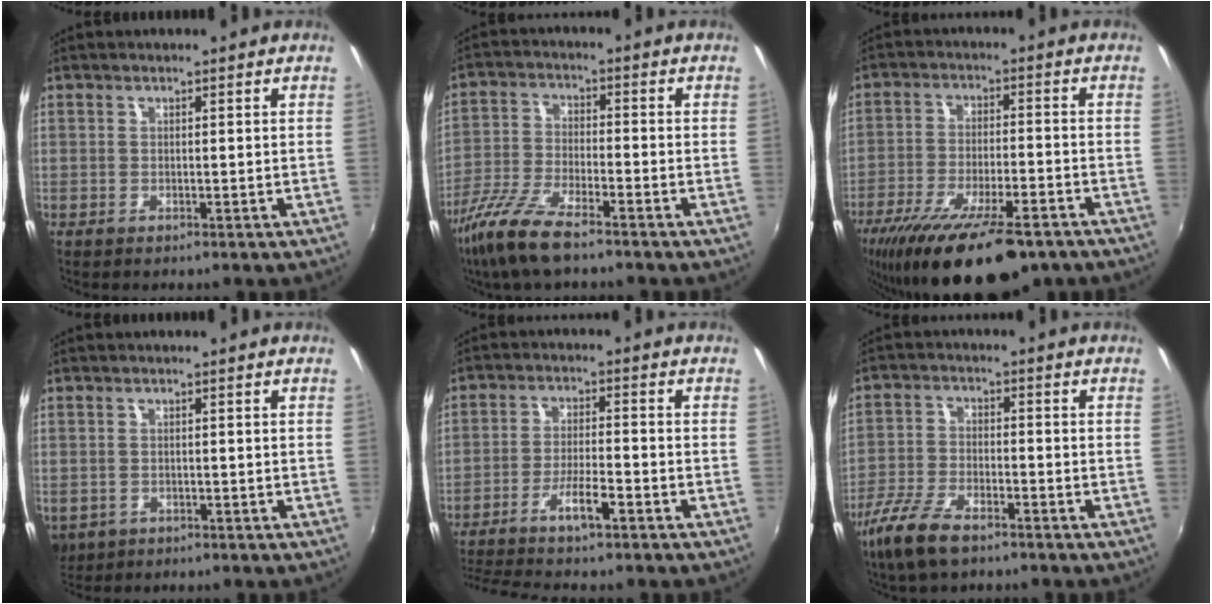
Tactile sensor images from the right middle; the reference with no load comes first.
{"total": 11.0, "force": [-8.0, 2.2, 7.2], "torque": [-0.161, -0.023, -0.159]}
{"total": 20.0, "force": [-14.2, 5.8, 12.9], "torque": [-0.242, -0.053, -0.220]}
{"total": 5.9, "force": [-2.0, 4.8, 2.8], "torque": [-0.064, -0.017, -0.025]}
{"total": 9.2, "force": [-7.2, 0.5, 5.6], "torque": [-0.126, -0.010, -0.126]}
{"total": 9.2, "force": [-6.5, 3.2, 5.6], "torque": [-0.136, -0.012, -0.130]}